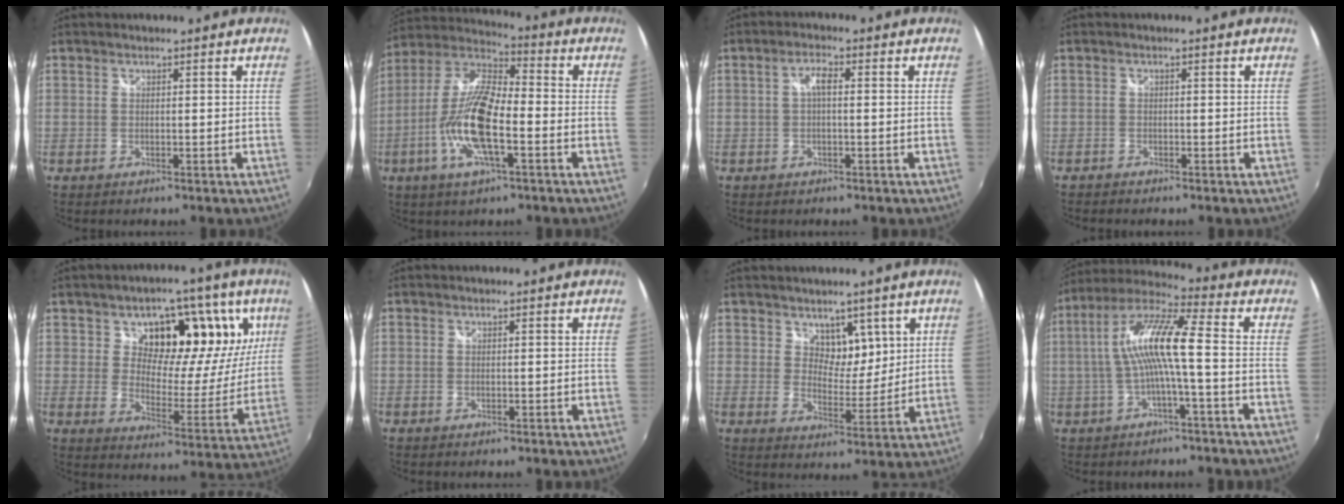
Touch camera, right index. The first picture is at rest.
{"total": 15.0, "force": [-4.8, 4.6, 13.5], "torque": [-0.277, -0.005, -0.099]}
{"total": 2.5, "force": [0.0, 0.7, 2.4], "torque": [-0.047, 0.010, 0.000]}
{"total": 1.1, "force": [-1.0, 0.3, 0.1], "torque": [-0.008, -0.003, -0.020]}
{"total": 18.8, "force": [9.4, 11.6, 11.3], "torque": [-0.157, -0.002, 0.157]}
{"total": 0.0}
{"total": 6.0, "force": [3.7, 3.9, 2.6], "torque": [-0.027, -0.010, 0.063]}
{"total": 11.4, "force": [-1.1, 0.8, 11.3], "torque": [-0.222, 0.019, -0.018]}